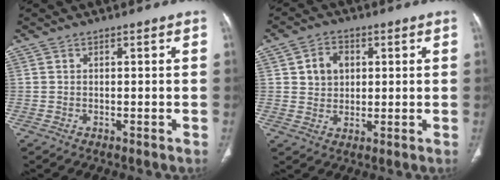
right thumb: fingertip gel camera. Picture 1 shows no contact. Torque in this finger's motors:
{"motor_torque": [-0.53, 0.57, -0.28, 0.12, 0.13]}